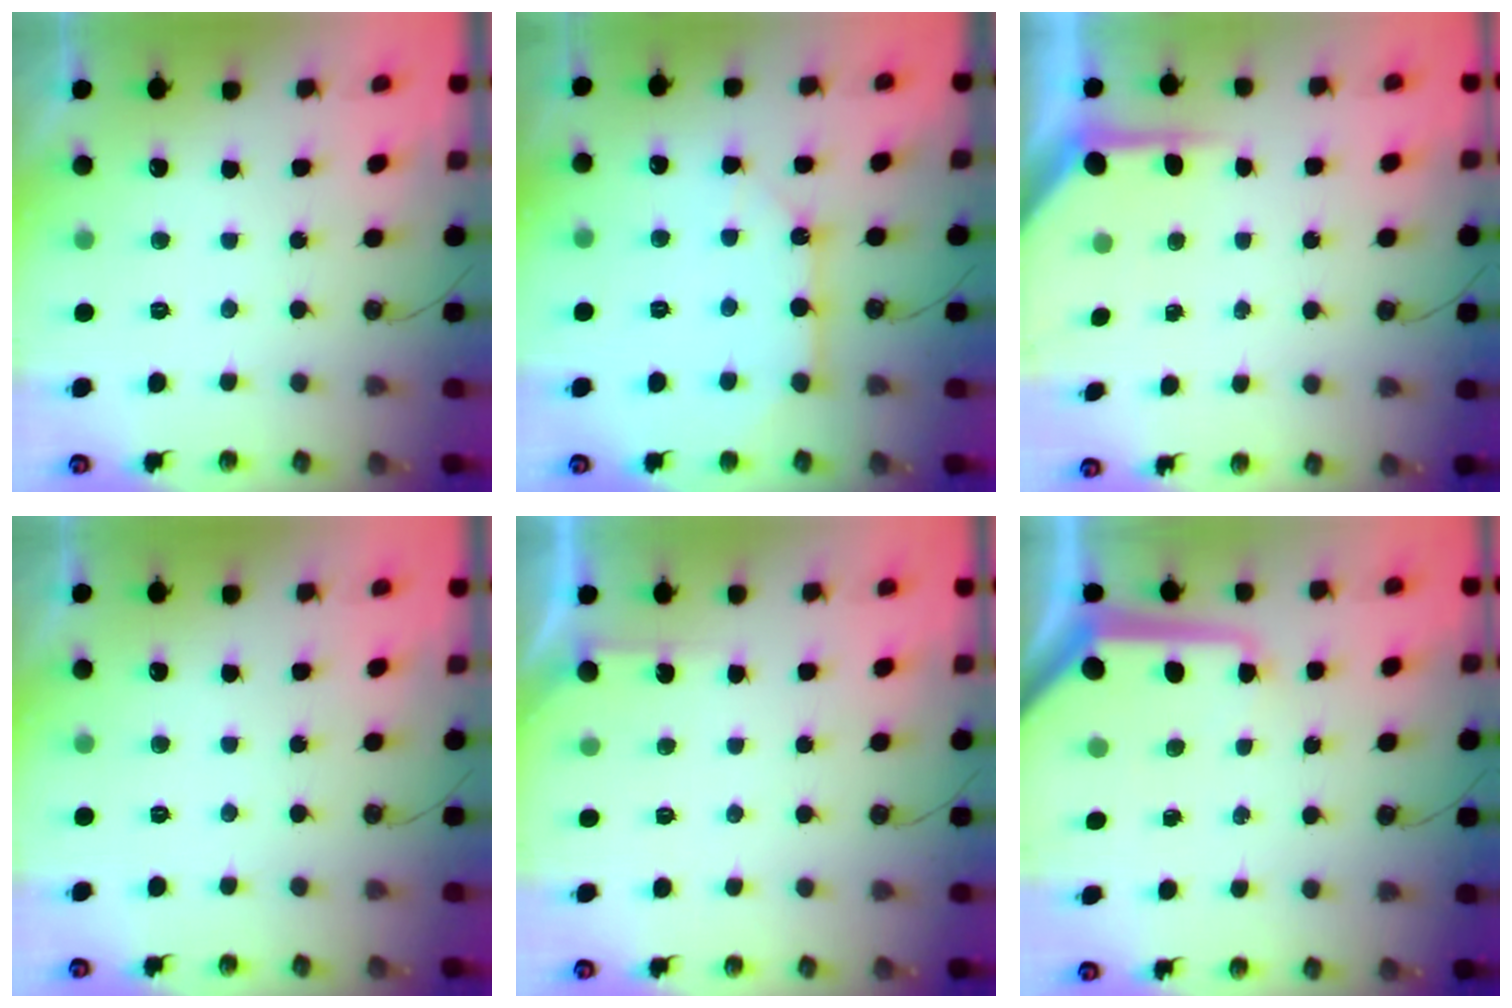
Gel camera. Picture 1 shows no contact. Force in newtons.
{"total": 9.8, "press": 9.8, "slide": 1.1}
{"total": 4.6, "press": 4.6, "slide": 0.3}
{"total": 0.0}
{"total": 2.8, "press": 2.8, "slide": 0.3}
{"total": 10.4, "press": 10.4, "slide": 1.1}